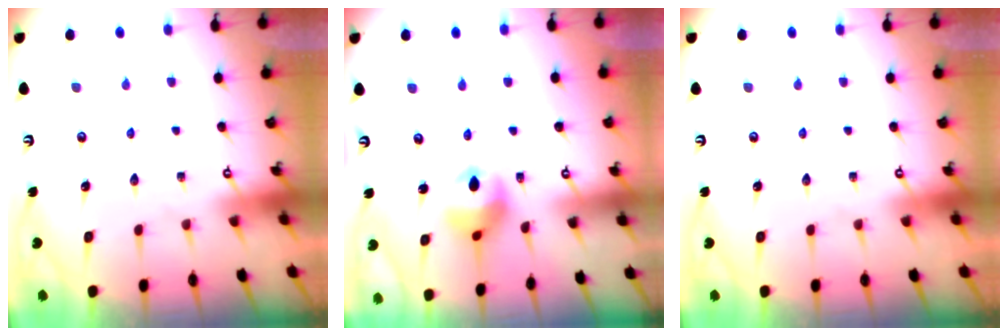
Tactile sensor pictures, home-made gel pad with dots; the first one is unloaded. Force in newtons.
{"total": 10.4, "press": 10.3, "slide": 1.3}
{"total": 0.0}